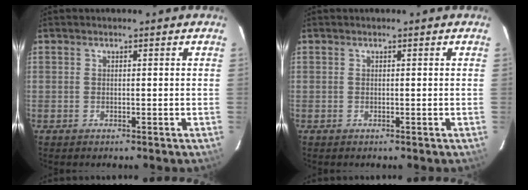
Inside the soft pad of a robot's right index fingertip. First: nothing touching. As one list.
[{"total": 0.0}]